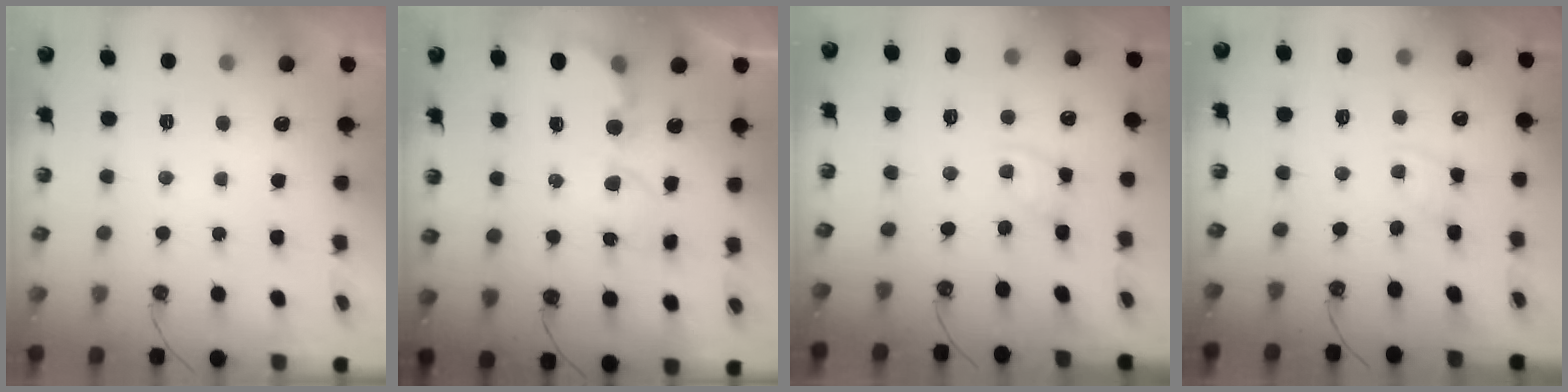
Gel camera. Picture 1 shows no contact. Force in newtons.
{"total": 6.3, "press": 6.3, "slide": 0.5}
{"total": 2.9, "press": 2.9, "slide": 0.1}
{"total": 1.9, "press": 1.9, "slide": 0.3}